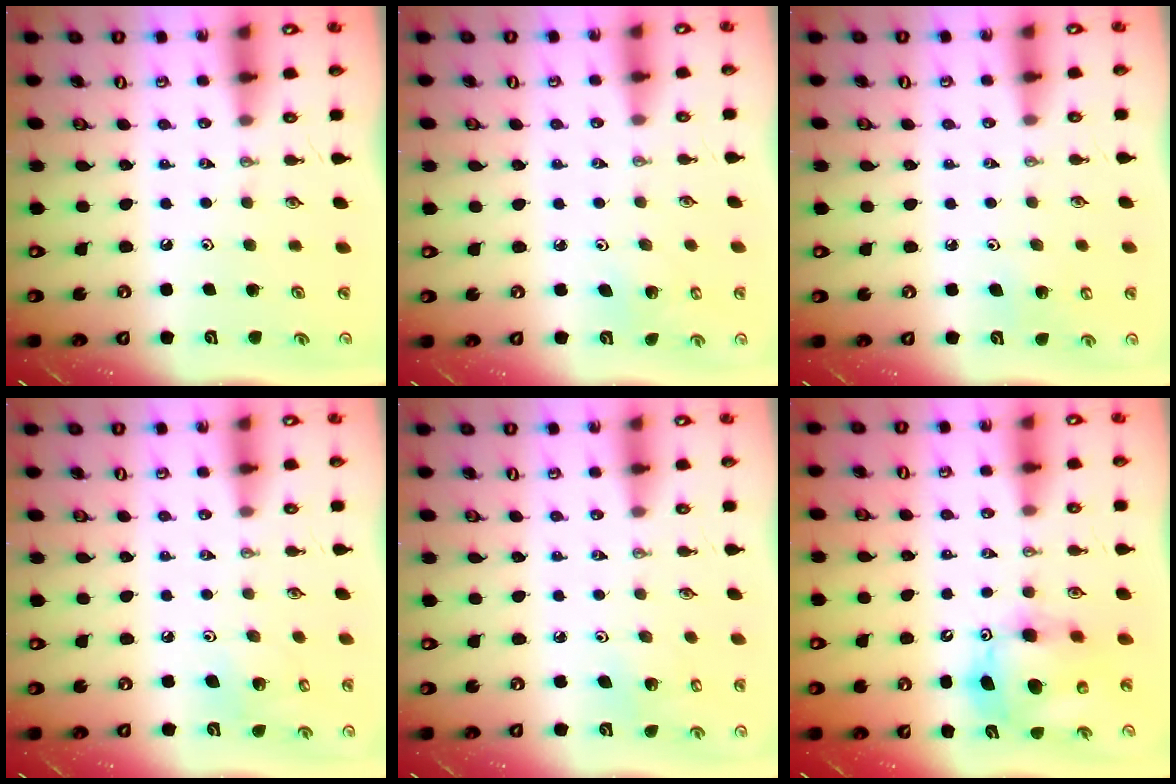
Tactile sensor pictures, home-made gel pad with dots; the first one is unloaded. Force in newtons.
{"total": 3.1, "press": 3.1, "slide": 0.3}
{"total": 4.6, "press": 4.5, "slide": 1.0}
{"total": 6.1, "press": 5.6, "slide": 2.4}
{"total": 3.8, "press": 3.8, "slide": 0.3}
{"total": 12.7, "press": 12.4, "slide": 2.3}